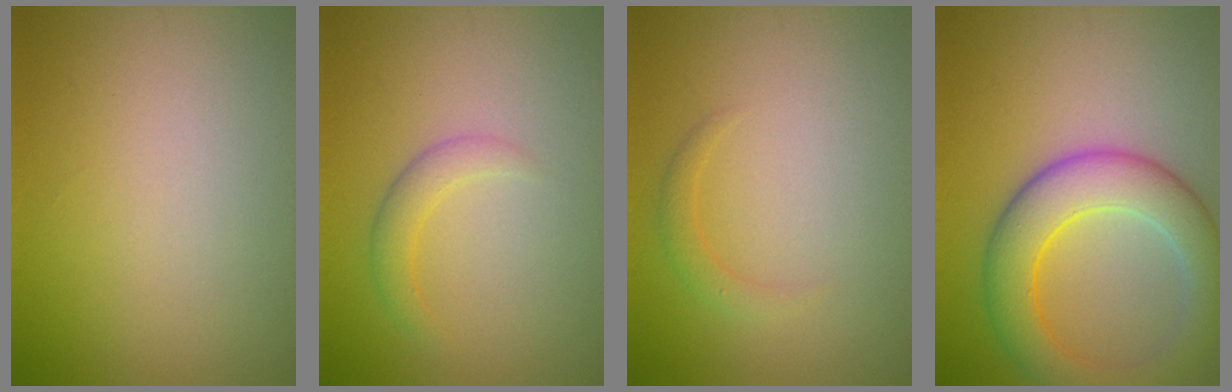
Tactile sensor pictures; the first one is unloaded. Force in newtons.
{"total": 1.8, "press": 1.8, "slide": 0.0}
{"total": 1.3, "press": 1.3, "slide": 0.1}
{"total": 7.1, "press": 7.1, "slide": 0.2}